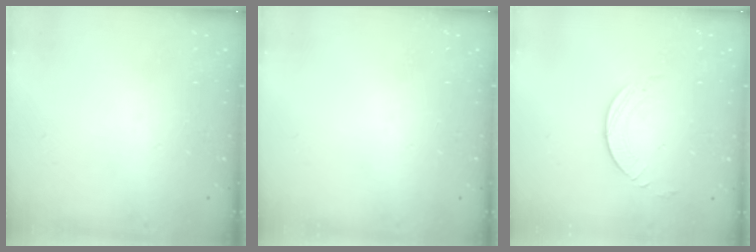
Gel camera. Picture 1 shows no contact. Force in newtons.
{"total": 0.0}
{"total": 3.9, "press": 3.8, "slide": 0.5}